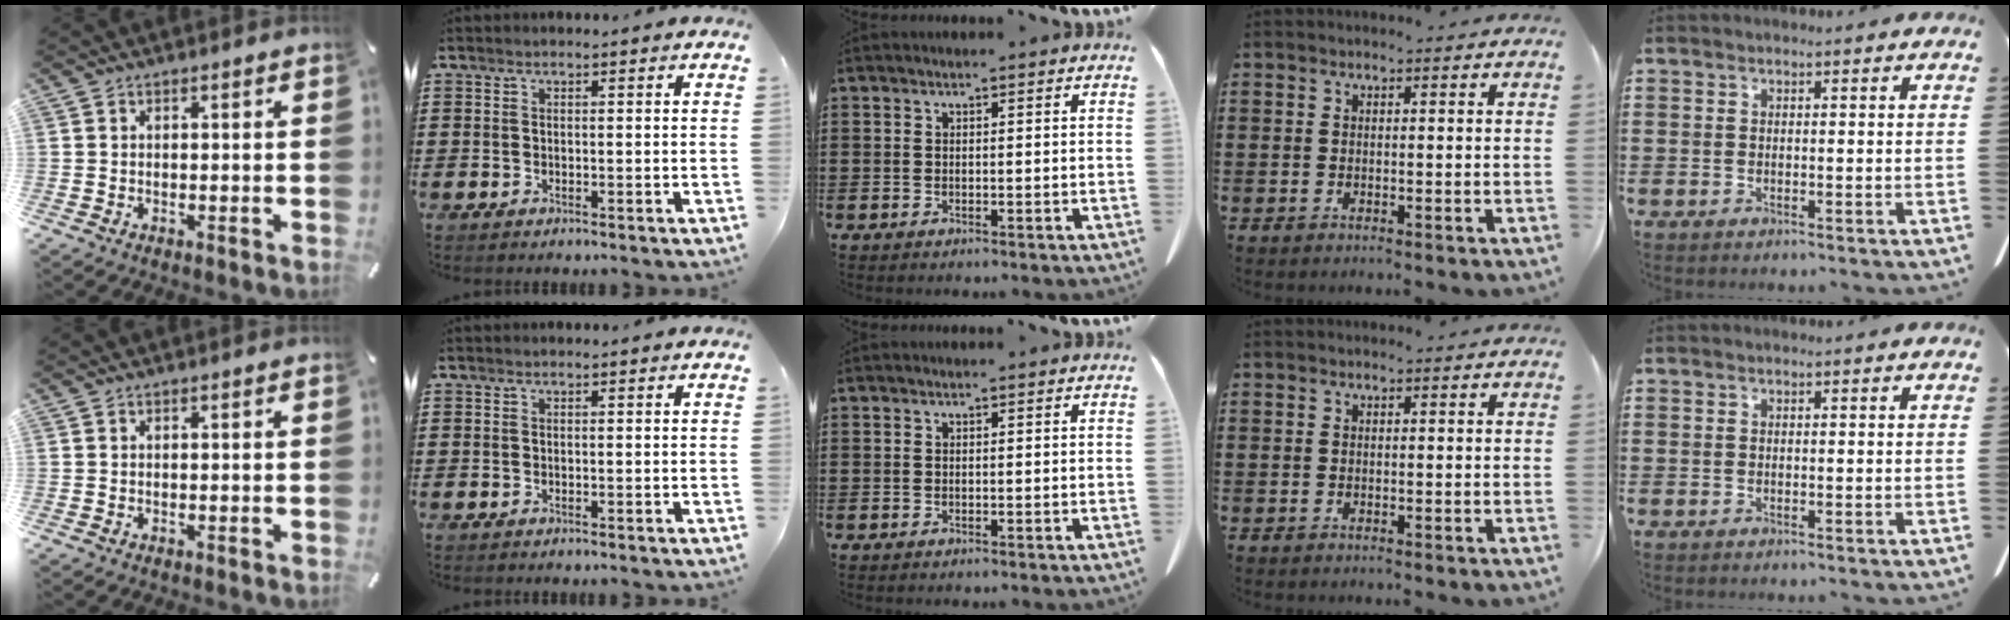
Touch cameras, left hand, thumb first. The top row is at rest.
{}